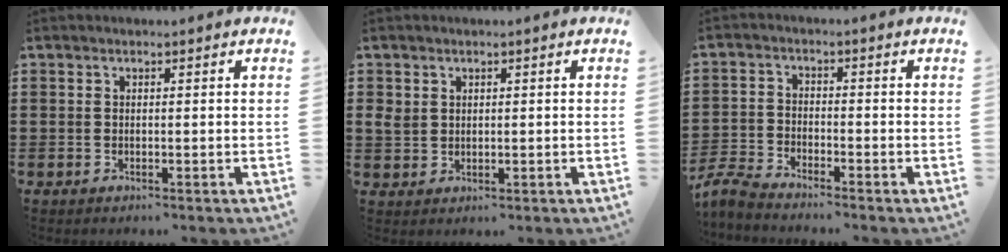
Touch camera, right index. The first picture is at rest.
{"total": 2.1, "force": [0.9, 1.7, 0.8], "torque": [-0.022, 0.006, 0.017]}
{"total": 3.9, "force": [-3.8, 0.3, 0.8], "torque": [-0.045, -0.009, -0.086]}